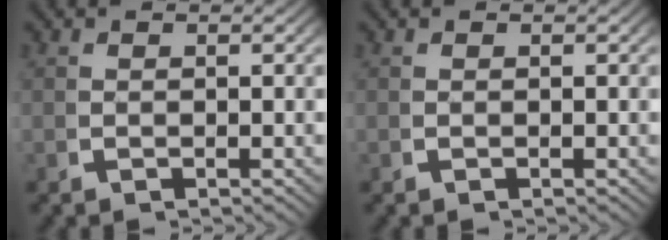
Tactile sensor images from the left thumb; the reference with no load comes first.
{"total": 0.0}